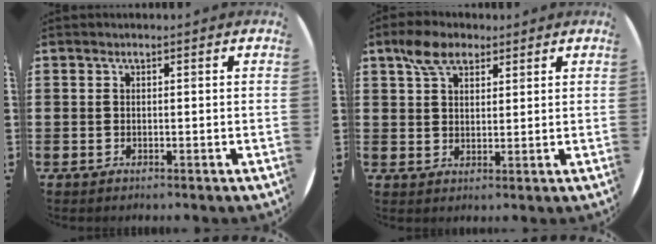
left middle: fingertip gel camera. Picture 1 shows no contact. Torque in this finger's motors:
{"motor_torque": [0.79, -0.67, 0.14, 0.06]}